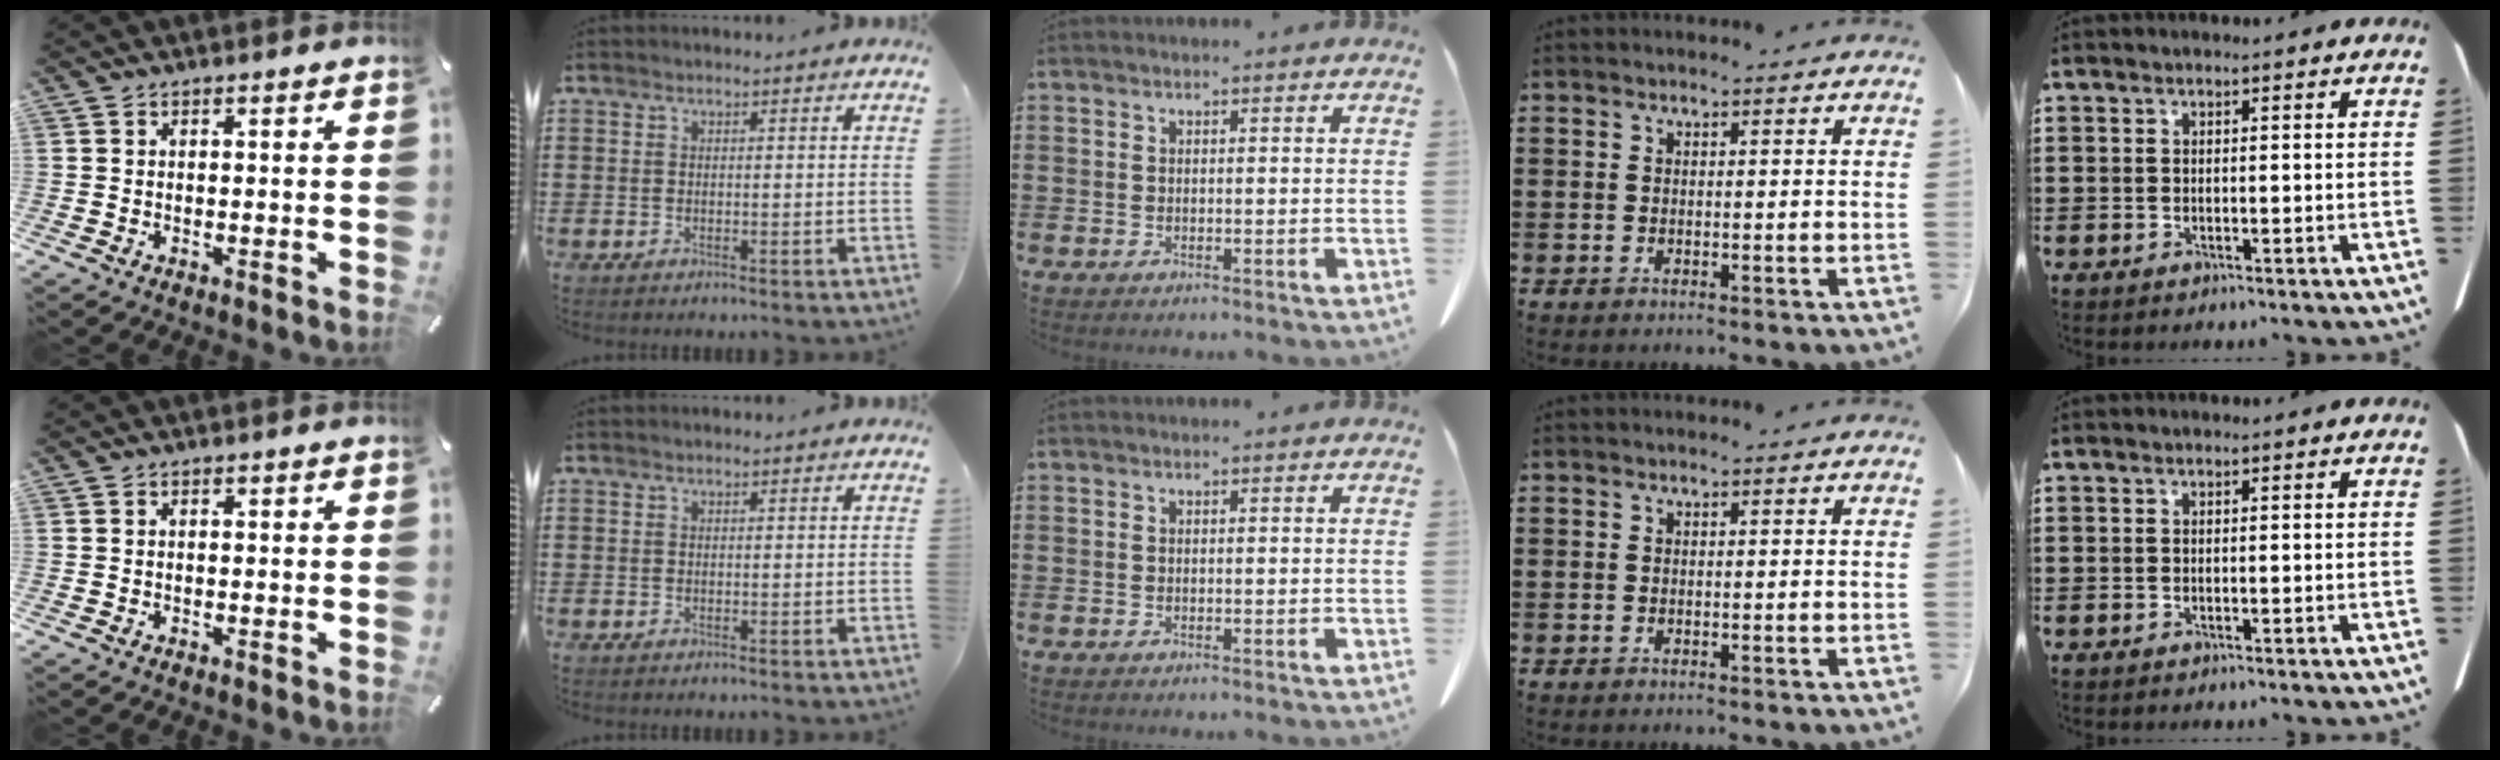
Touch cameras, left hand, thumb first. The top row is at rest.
{}